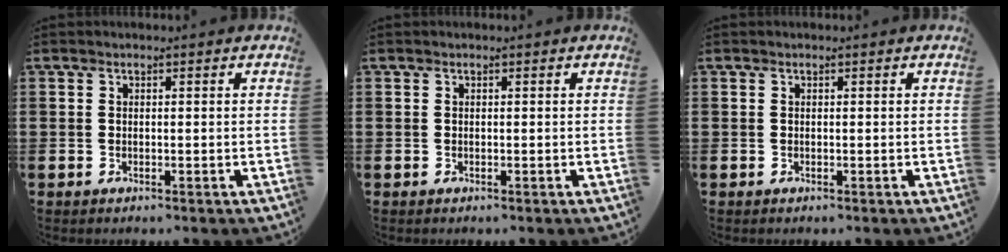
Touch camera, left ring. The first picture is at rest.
{"total": 0.0}
{"total": 0.0}